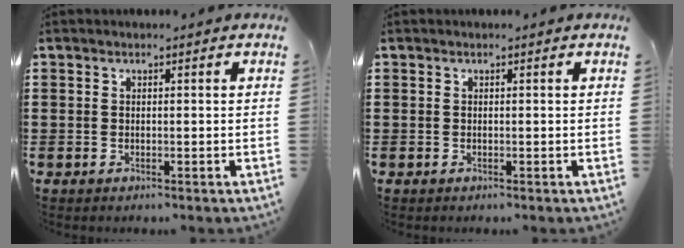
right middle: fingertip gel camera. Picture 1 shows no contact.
{"total": 0.0}